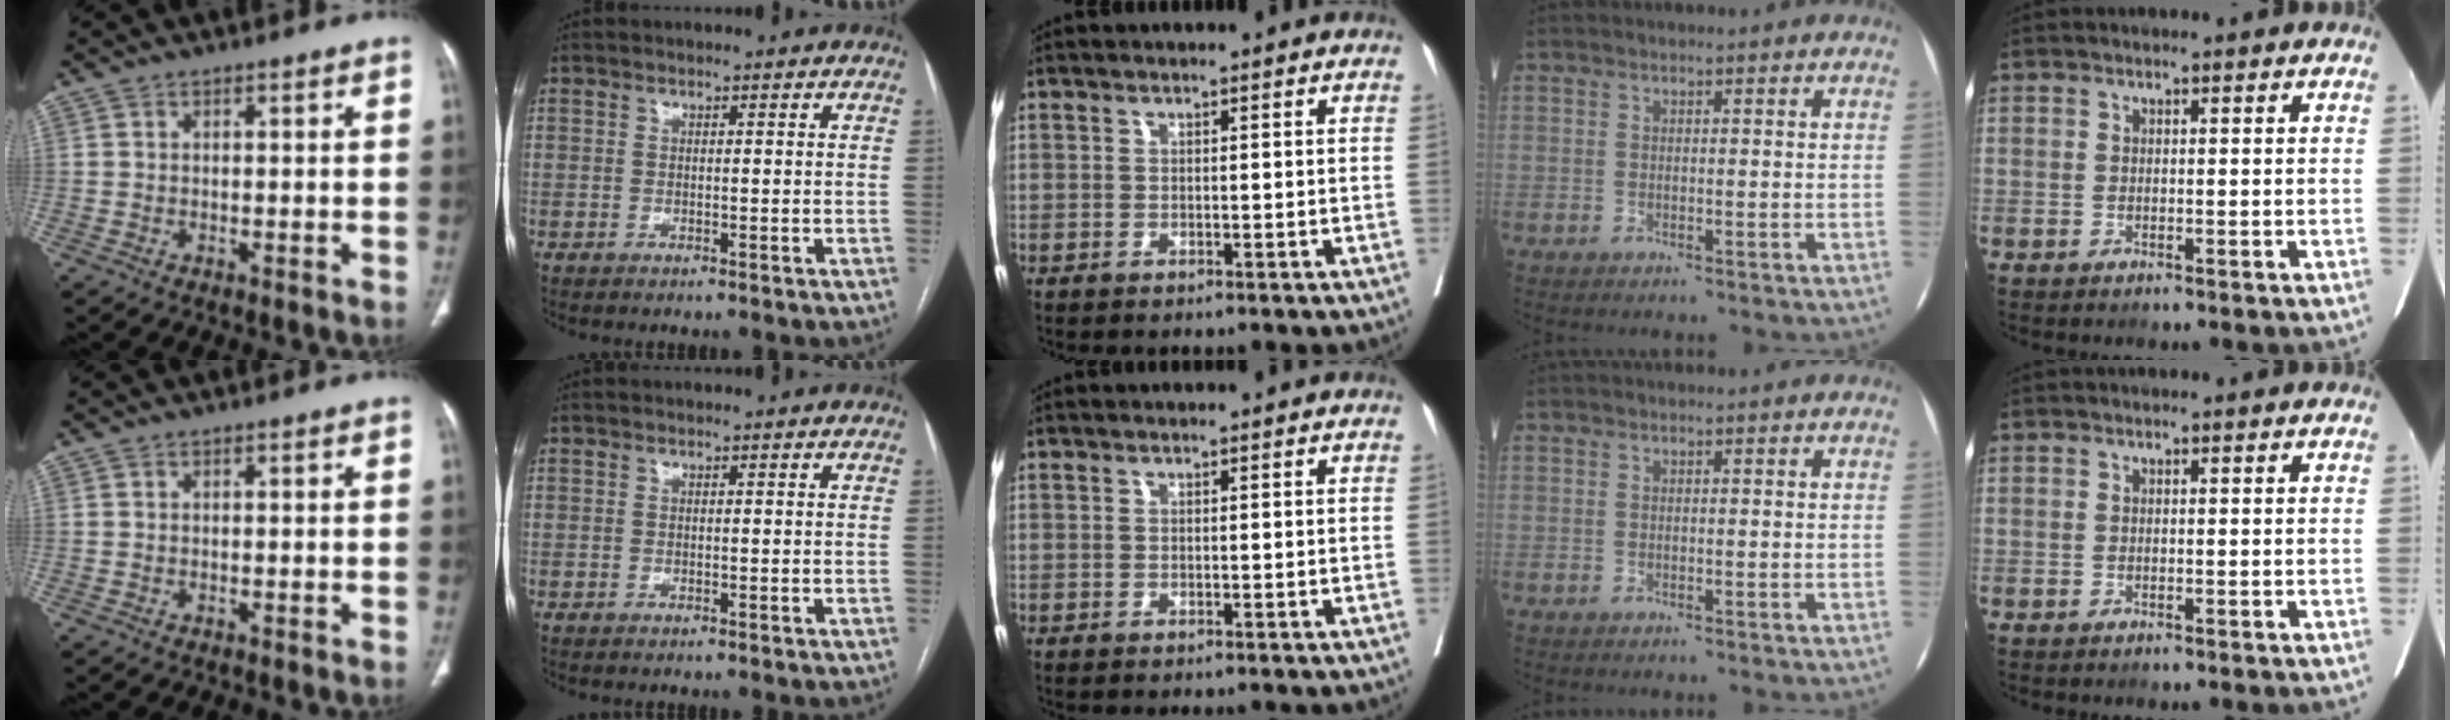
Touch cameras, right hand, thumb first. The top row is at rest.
{}